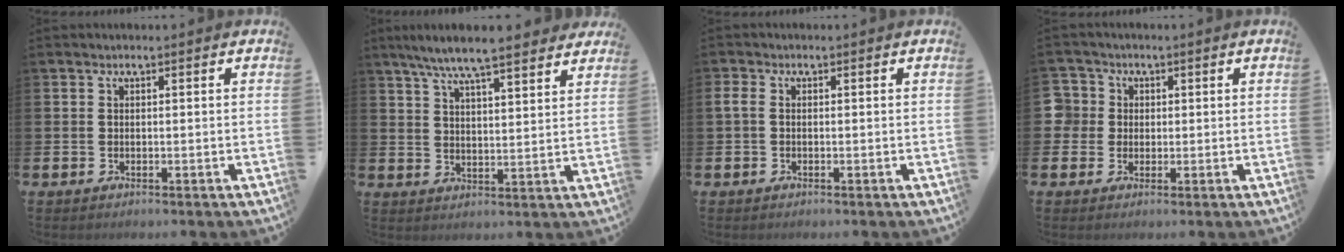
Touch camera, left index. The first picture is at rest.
{"total": 7.8, "force": [7.3, 0.7, 2.9], "torque": [-0.075, -0.032, 0.130]}
{"total": 1.0, "force": [-0.3, 0.6, 0.8], "torque": [-0.014, 0.001, -0.007]}
{"total": 3.7, "force": [0.9, 3.6, -0.2], "torque": [0.004, 0.004, 0.008]}